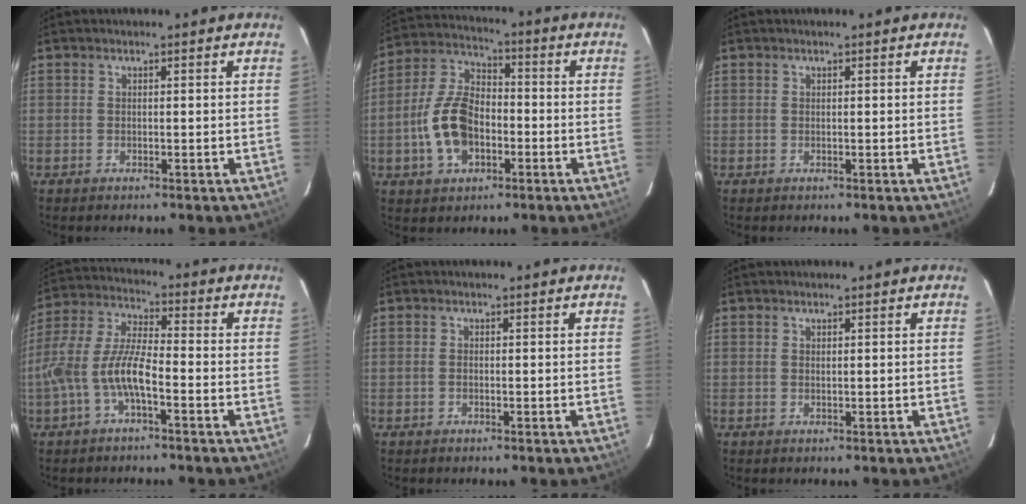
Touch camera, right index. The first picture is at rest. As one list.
[{"total": 12.3, "force": [-3.4, 7.6, 9.0], "torque": [-0.188, 0.021, -0.058]}, {"total": 0.0}, {"total": 10.1, "force": [-3.9, 2.9, 8.8], "torque": [-0.197, 0.009, -0.075]}, {"total": 0.7, "force": [-0.2, 0.5, 0.5], "torque": [-0.010, 0.001, -0.005]}, {"total": 0.5, "force": [0.2, 0.2, 0.4], "torque": [-0.008, 0.002, 0.005]}]